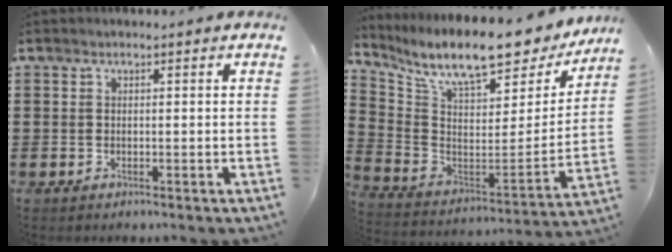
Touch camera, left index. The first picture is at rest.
{"total": 12.1, "force": [9.7, 2.3, 6.9], "torque": [-0.154, -0.072, 0.165]}